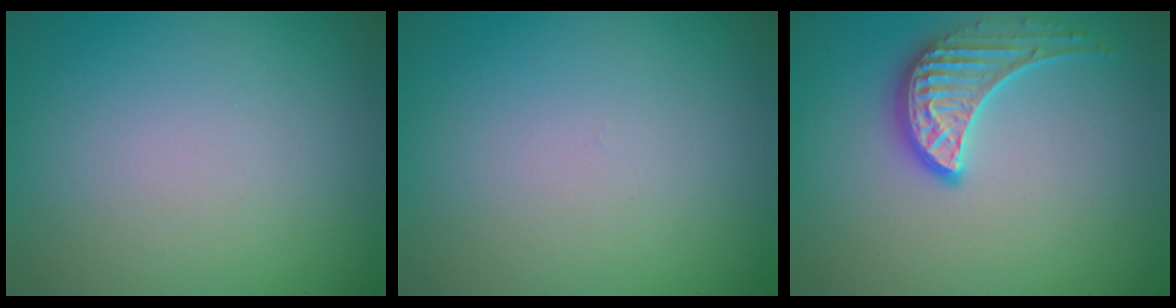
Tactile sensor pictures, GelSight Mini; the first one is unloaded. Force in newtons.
{"total": 0.0}
{"total": 3.5, "press": 3.1, "slide": 1.5}